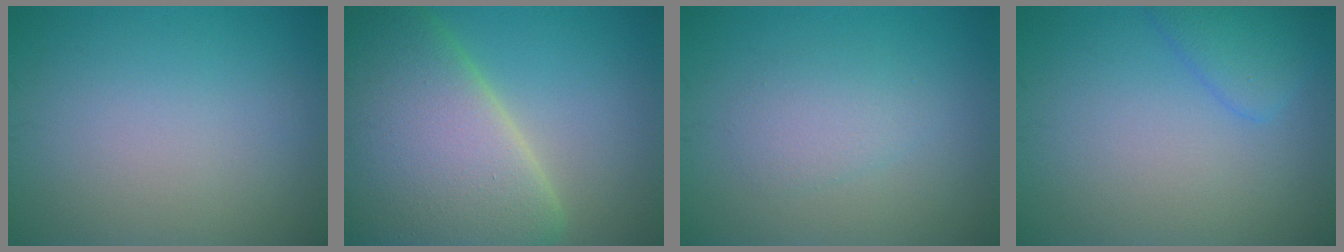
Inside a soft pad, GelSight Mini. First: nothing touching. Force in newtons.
{"total": 14.2, "press": 14.2, "slide": 0.8}
{"total": 2.2, "press": 2.2, "slide": 0.1}
{"total": 2.5, "press": 2.5, "slide": 0.2}